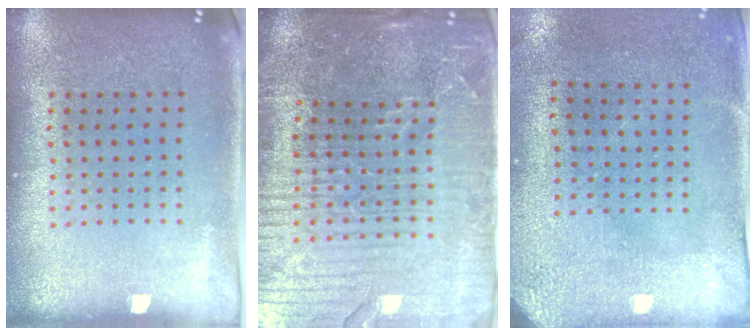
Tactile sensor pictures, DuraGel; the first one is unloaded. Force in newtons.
{"total": 5.8, "press": 5.3, "slide": 2.5}
{"total": 3.1, "press": 2.4, "slide": 2.0}